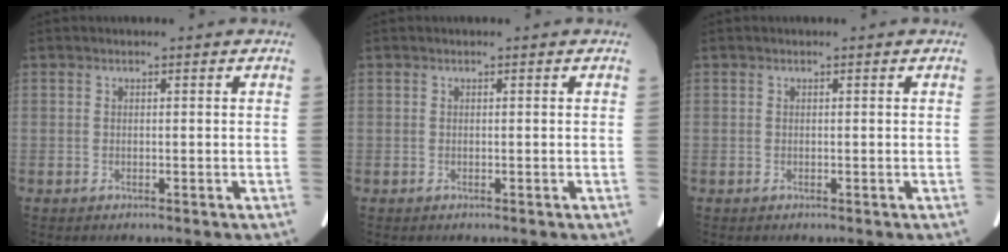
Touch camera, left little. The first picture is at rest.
{"total": 0.0}
{"total": 0.0}